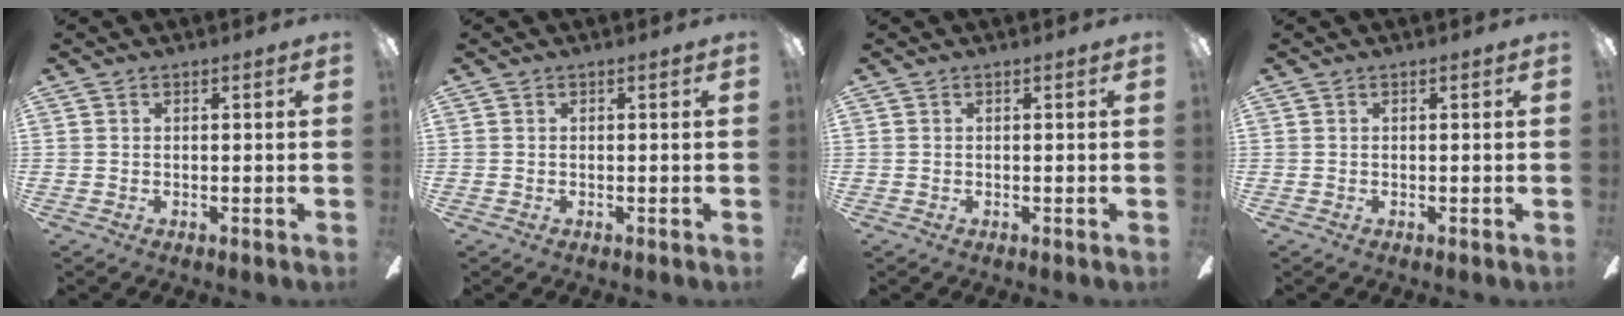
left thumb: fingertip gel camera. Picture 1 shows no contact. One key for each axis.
{"total": 0.0}
{"total": 0.0}
{"total": 0.0}